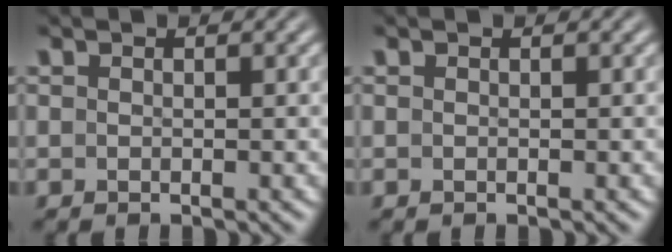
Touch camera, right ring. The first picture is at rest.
{"total": 0.0}